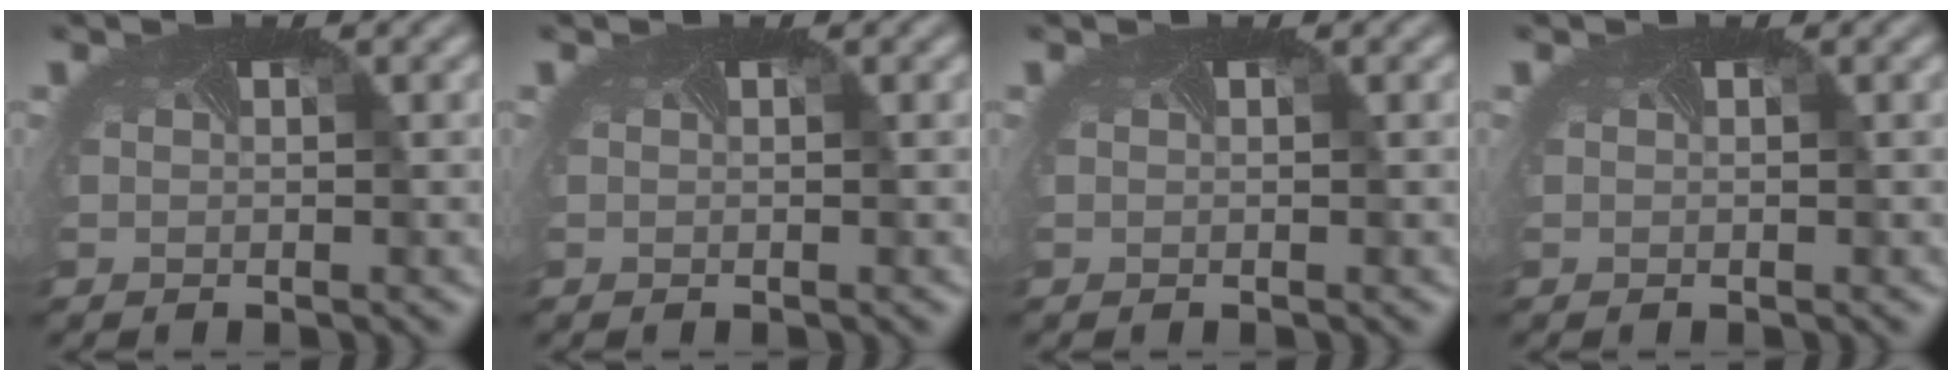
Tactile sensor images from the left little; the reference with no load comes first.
{"total": 0.0}
{"total": 0.0}
{"total": 0.0}